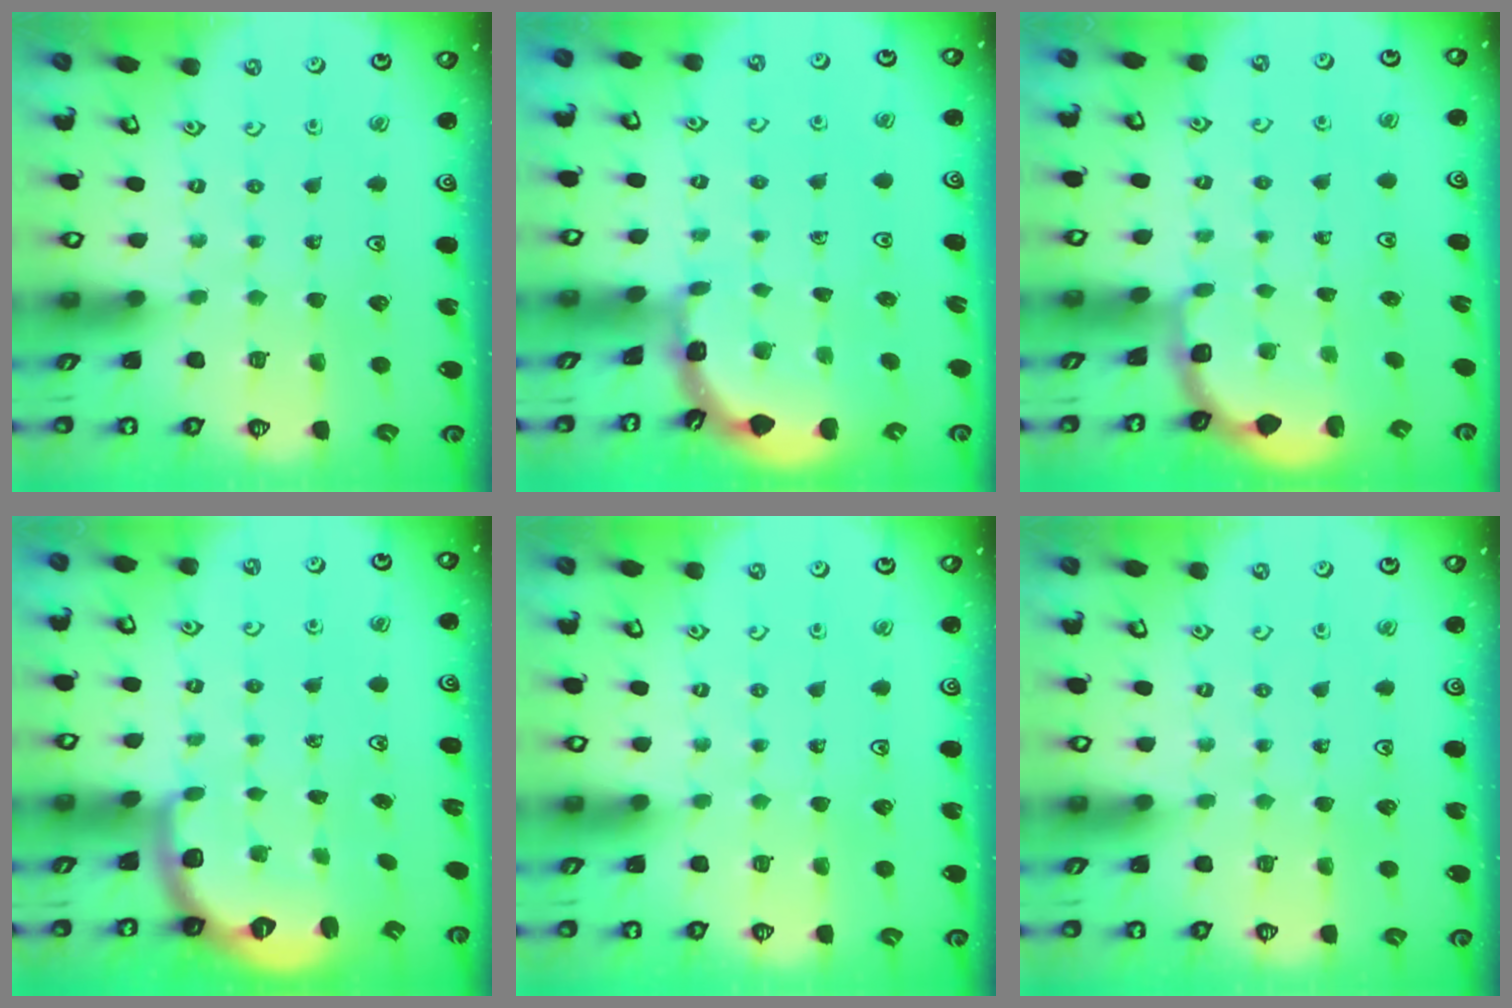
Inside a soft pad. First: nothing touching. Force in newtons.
{"total": 1.8, "press": 1.8, "slide": 0.1}
{"total": 1.8, "press": 1.6, "slide": 0.7}
{"total": 2.7, "press": 1.6, "slide": 2.1}
{"total": 0.0}
{"total": 0.0}